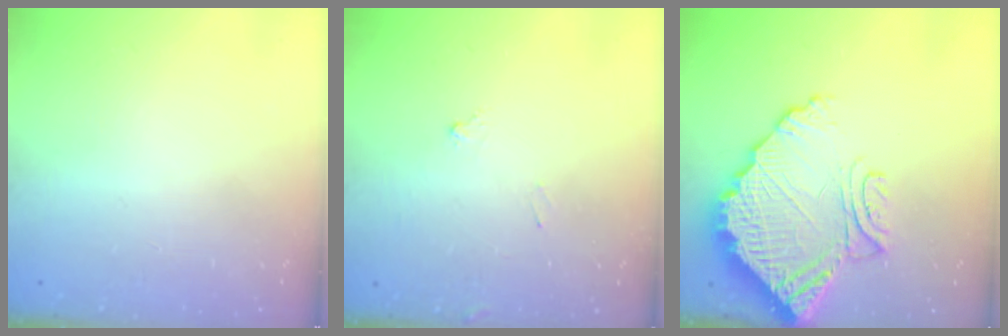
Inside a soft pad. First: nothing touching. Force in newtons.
{"total": 7.3, "press": 7.3, "slide": 0.4}
{"total": 16.9, "press": 16.8, "slide": 1.4}